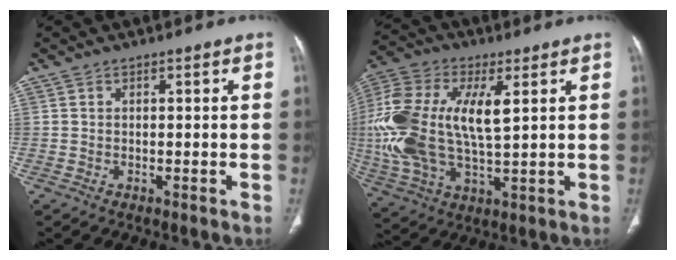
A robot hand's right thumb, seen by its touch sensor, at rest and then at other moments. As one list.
[{"total": 20.9, "force": [3.4, 9.9, 18.1], "torque": [-0.404, 0.003, 0.058]}]